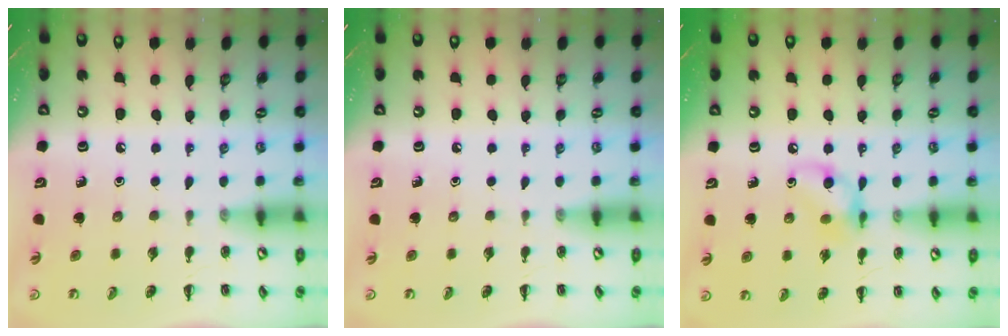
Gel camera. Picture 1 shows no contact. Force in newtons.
{"total": 0.0}
{"total": 10.1, "press": 10.0, "slide": 1.5}